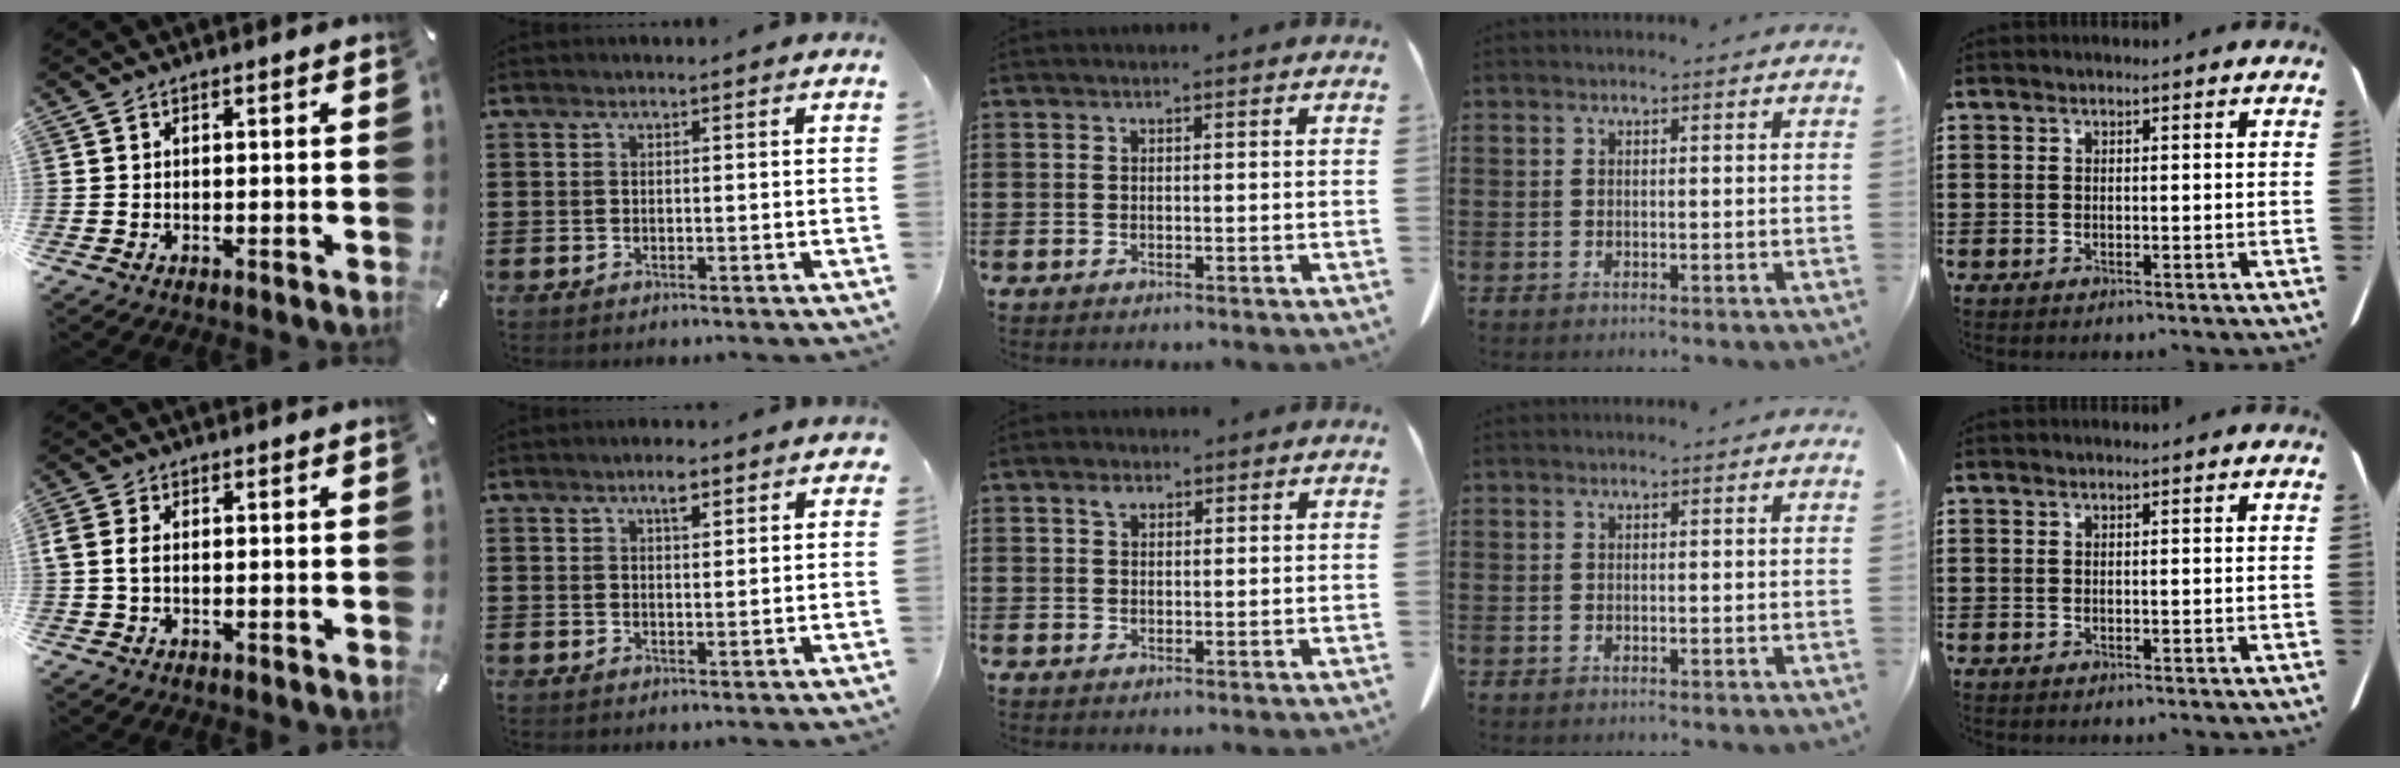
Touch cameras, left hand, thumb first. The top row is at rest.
{"thumb": {"total": 2.9, "force": [-0.1, 1.9, 2.2], "torque": [-0.048, 0.003, -0.004]}, "index": {"total": 3.5, "force": [2.5, 1.1, 2.3], "torque": [-0.031, 0.003, 0.039]}, "middle": {"total": 1.6, "force": [0.8, 1.0, 0.9], "torque": [-0.014, -0.001, 0.014]}}